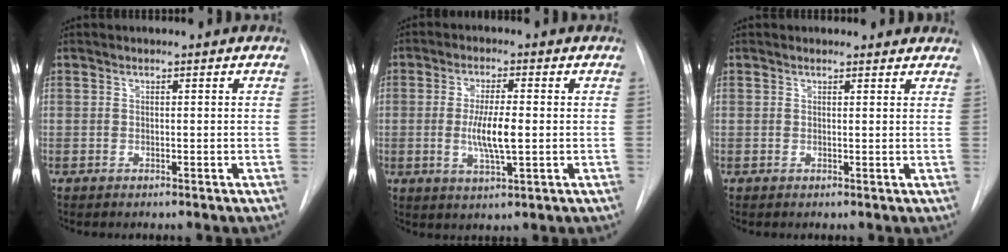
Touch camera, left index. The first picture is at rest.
{"total": 6.5, "force": [-1.3, 1.0, 6.3], "torque": [-0.123, -0.015, -0.021]}
{"total": 2.3, "force": [2.1, 1.0, 0.2], "torque": [0.002, -0.005, 0.008]}